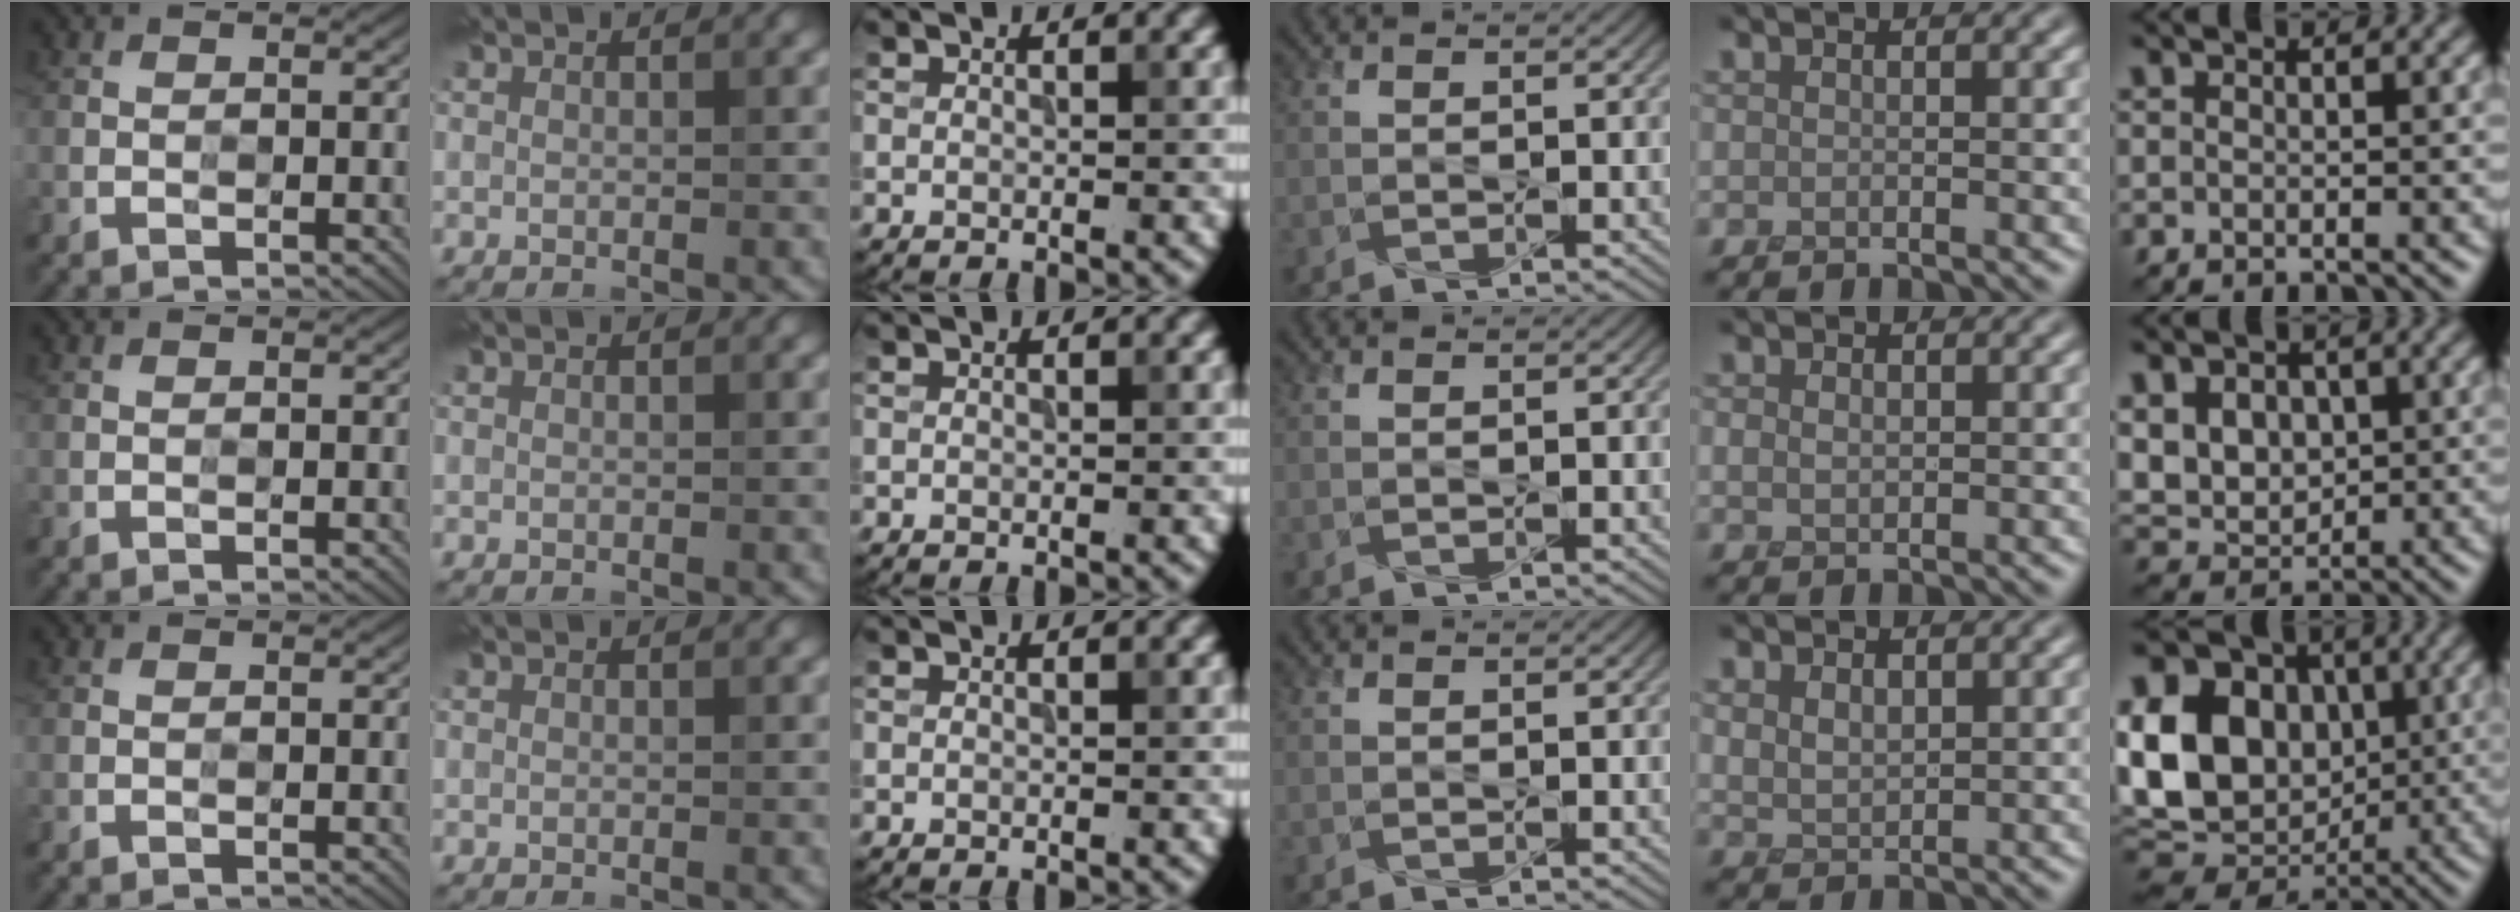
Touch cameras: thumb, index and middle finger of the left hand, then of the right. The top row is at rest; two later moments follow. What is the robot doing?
{"motion": "press", "object": "gel pad"}